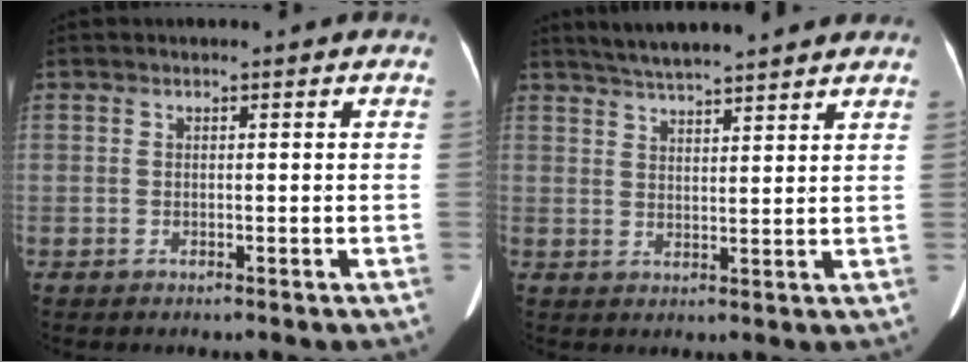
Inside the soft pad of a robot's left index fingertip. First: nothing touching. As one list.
[{"total": 10.2, "force": [9.2, 0.5, 4.5], "torque": [-0.075, 0.026, 0.132]}]